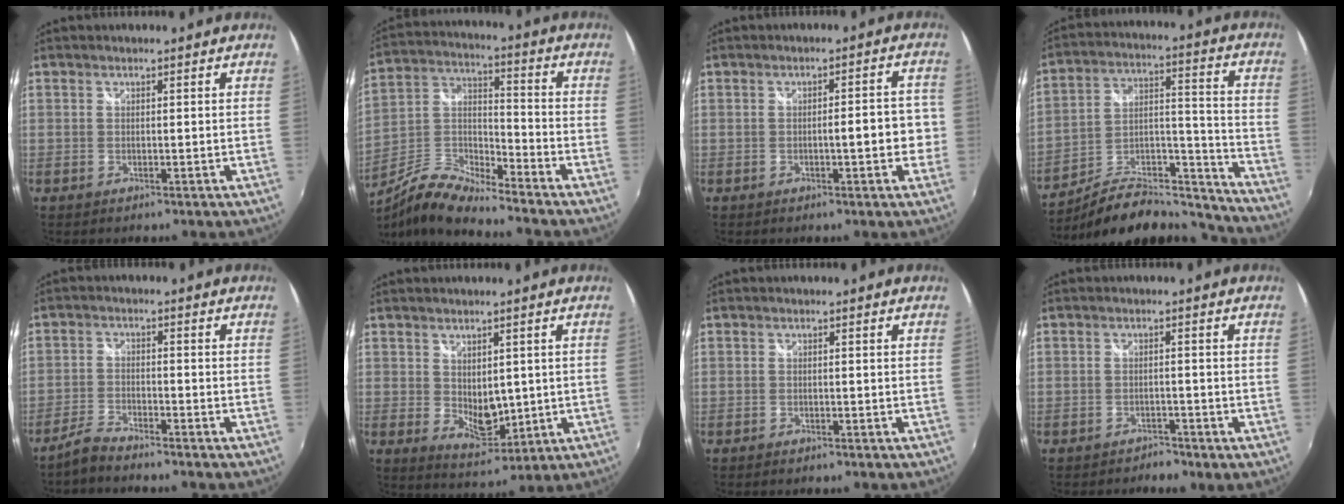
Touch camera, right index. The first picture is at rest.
{"total": 11.0, "force": [-8.5, 1.9, 6.7], "torque": [-0.148, -0.001, -0.173]}
{"total": 5.3, "force": [-0.9, 1.5, 5.0], "torque": [-0.071, 0.007, -0.009]}
{"total": 19.9, "force": [-16.9, 6.4, 8.4], "torque": [-0.128, 0.028, -0.247]}
{"total": 3.9, "force": [-3.7, 0.5, 1.2], "torque": [-0.040, -0.003, -0.075]}
{"total": 6.1, "force": [1.0, 4.1, 4.4], "torque": [-0.068, -0.013, 0.028]}
{"total": 1.0, "force": [-1.0, 0.3, 0.1], "torque": [-0.007, -0.008, -0.018]}
{"total": 2.6, "force": [-2.4, 1.0, 0.4], "torque": [-0.011, -0.007, -0.036]}